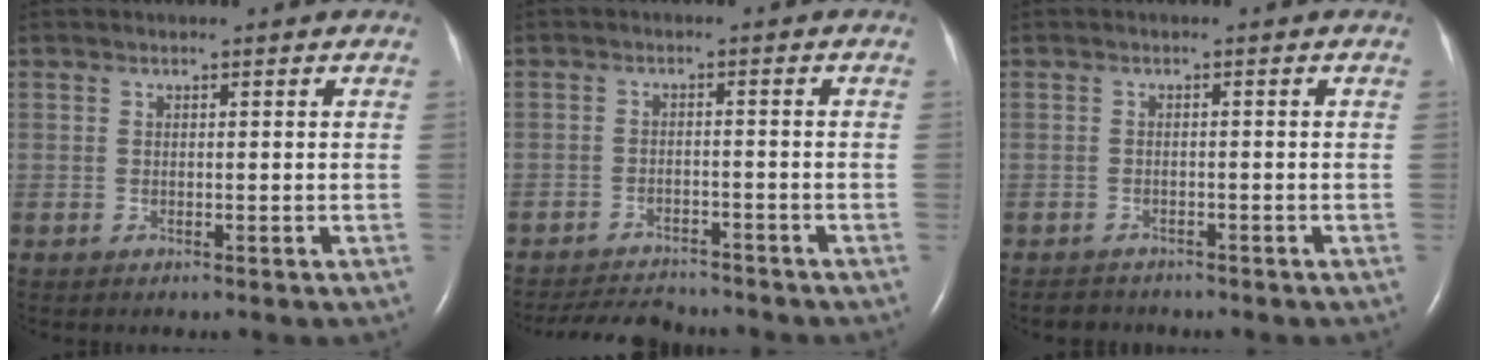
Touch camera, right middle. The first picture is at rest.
{"total": 8.8, "force": [-8.4, 1.6, 2.2], "torque": [-0.037, -0.007, -0.125]}
{"total": 2.4, "force": [-2.2, 1.0, 0.0], "torque": [-0.006, -0.002, -0.033]}